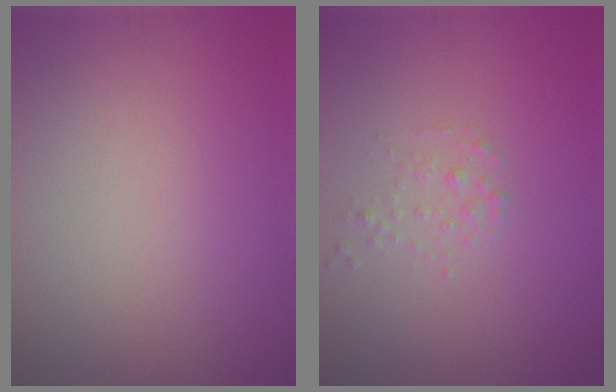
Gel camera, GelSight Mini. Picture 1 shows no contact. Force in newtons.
{"total": 1.0, "press": 1.0, "slide": 0.0}